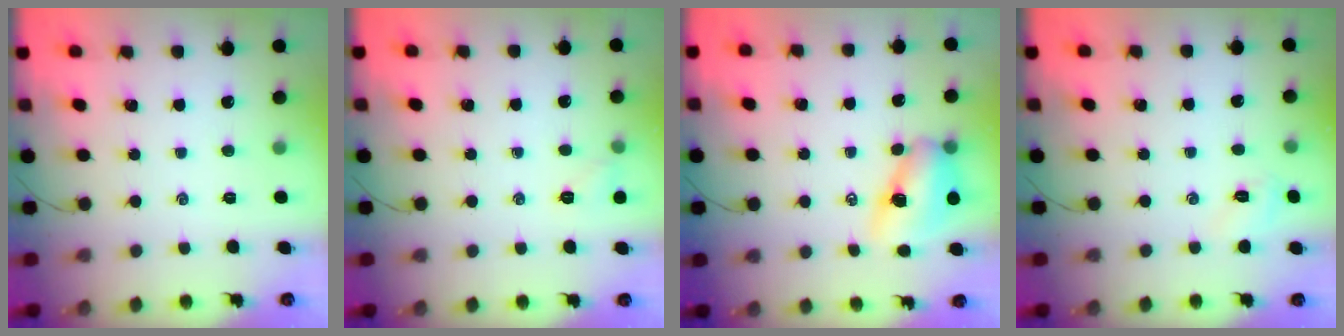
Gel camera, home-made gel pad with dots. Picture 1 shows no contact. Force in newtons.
{"total": 5.0, "press": 4.8, "slide": 1.5}
{"total": 9.9, "press": 9.8, "slide": 1.7}
{"total": 3.3, "press": 3.1, "slide": 0.8}